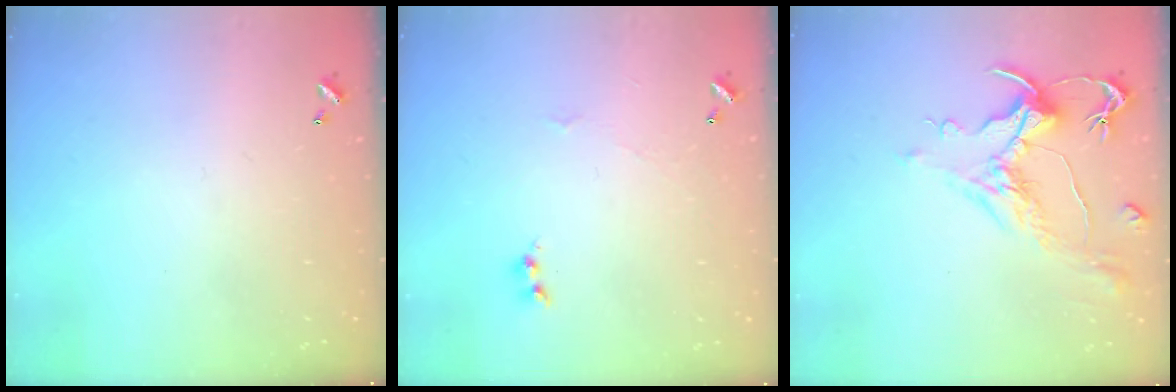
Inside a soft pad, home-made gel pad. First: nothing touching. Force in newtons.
{"total": 1.6, "press": 1.5, "slide": 0.4}
{"total": 1.6, "press": 0.7, "slide": 1.4}